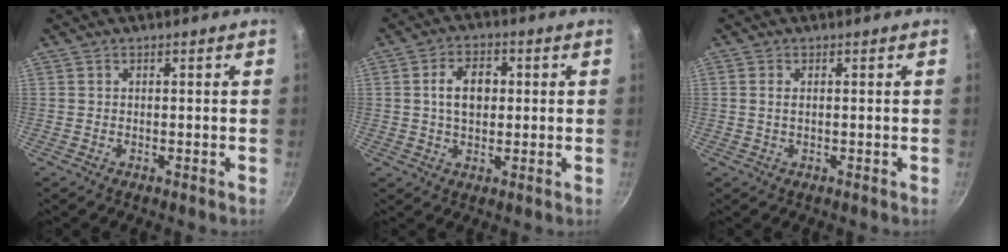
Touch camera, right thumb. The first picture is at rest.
{"total": 7.1, "force": [0.9, 4.8, 5.2], "torque": [-0.067, 0.008, 0.011]}
{"total": 1.0, "force": [0.2, 0.5, 0.9], "torque": [-0.018, 0.000, 0.003]}